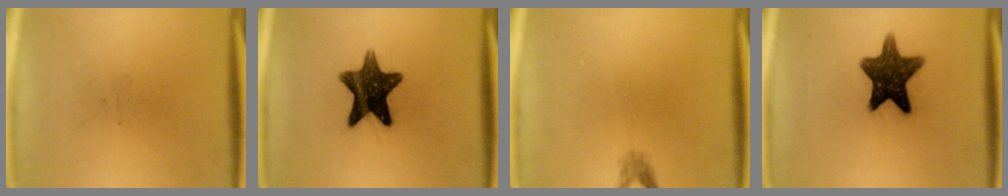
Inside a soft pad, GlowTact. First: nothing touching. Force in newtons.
{"total": 12.6}
{"total": 1.2}
{"total": 12.2}